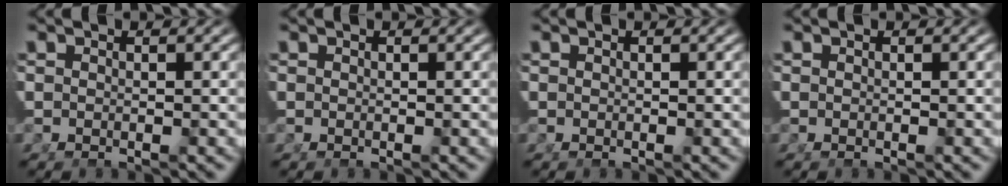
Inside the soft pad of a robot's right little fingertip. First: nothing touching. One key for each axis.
{"total": 0.0}
{"total": 0.0}
{"total": 0.0}